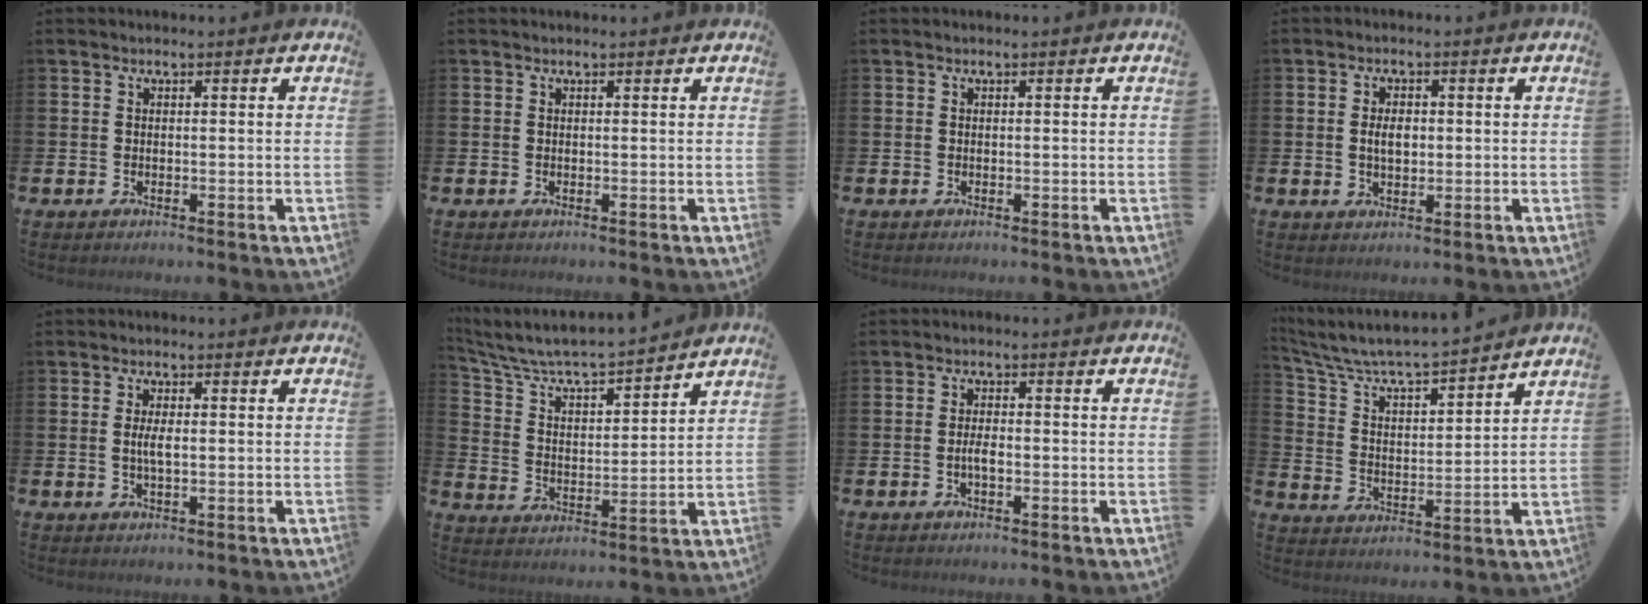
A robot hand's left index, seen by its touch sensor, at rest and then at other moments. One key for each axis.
{"total": 0.0}
{"total": 0.0}
{"total": 2.9, "fx": 0.3, "fy": 1.7, "fz": 2.2, "tx": -0.027, "ty": 0.001, "tz": 0.000}
{"total": 2.6, "fx": 0.1, "fy": 0.9, "fz": 2.4, "tx": -0.044, "ty": 0.002, "tz": -0.001}
{"total": 6.8, "fx": 6.5, "fy": 0.8, "fz": 2.0, "tx": -0.070, "ty": -0.052, "tz": 0.107}
{"total": 1.9, "fx": -0.4, "fy": 0.7, "fz": 1.7, "tx": -0.030, "ty": 0.002, "tz": -0.010}
{"total": 6.7, "fx": 6.4, "fy": 0.6, "fz": 1.9, "tx": -0.068, "ty": -0.050, "tz": 0.106}